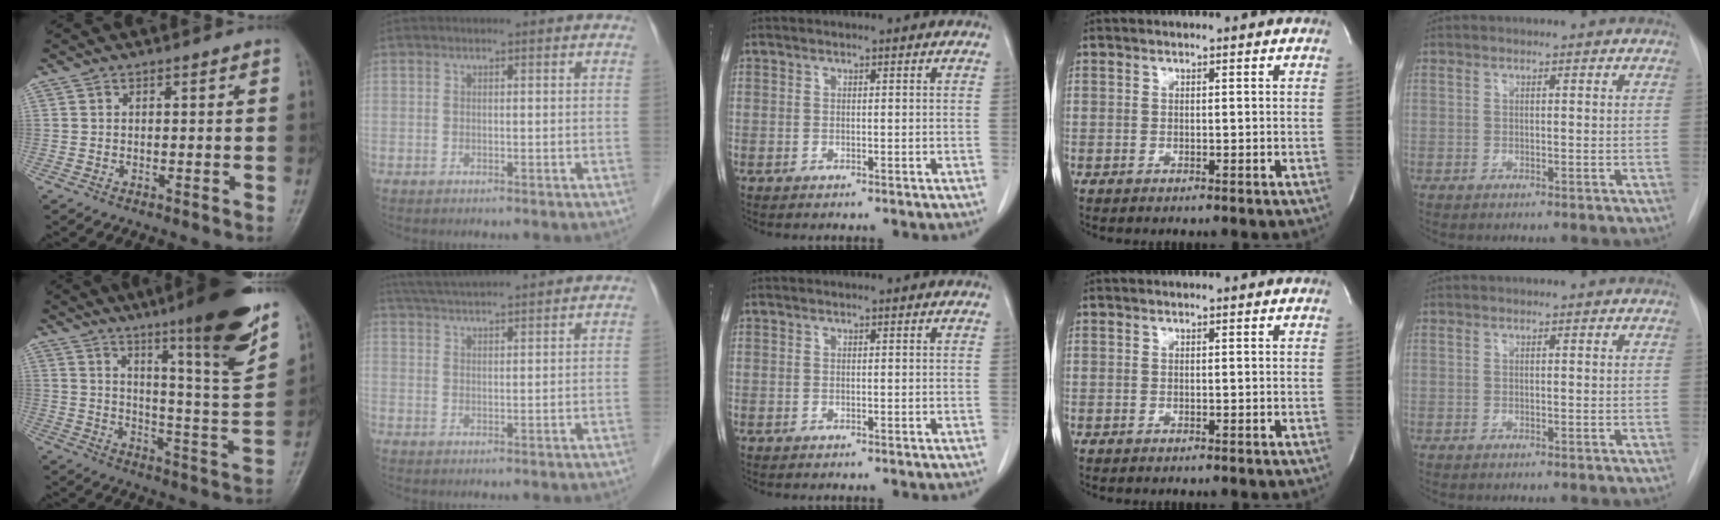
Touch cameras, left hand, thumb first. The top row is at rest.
{"thumb": {"total": 19.3, "force": [12.3, 1.5, 14.7], "torque": [-0.189, -0.070, 0.183]}, "index": {"total": 11.2, "force": [10.4, 0.0, 4.3], "torque": [-0.080, 0.030, 0.154]}}